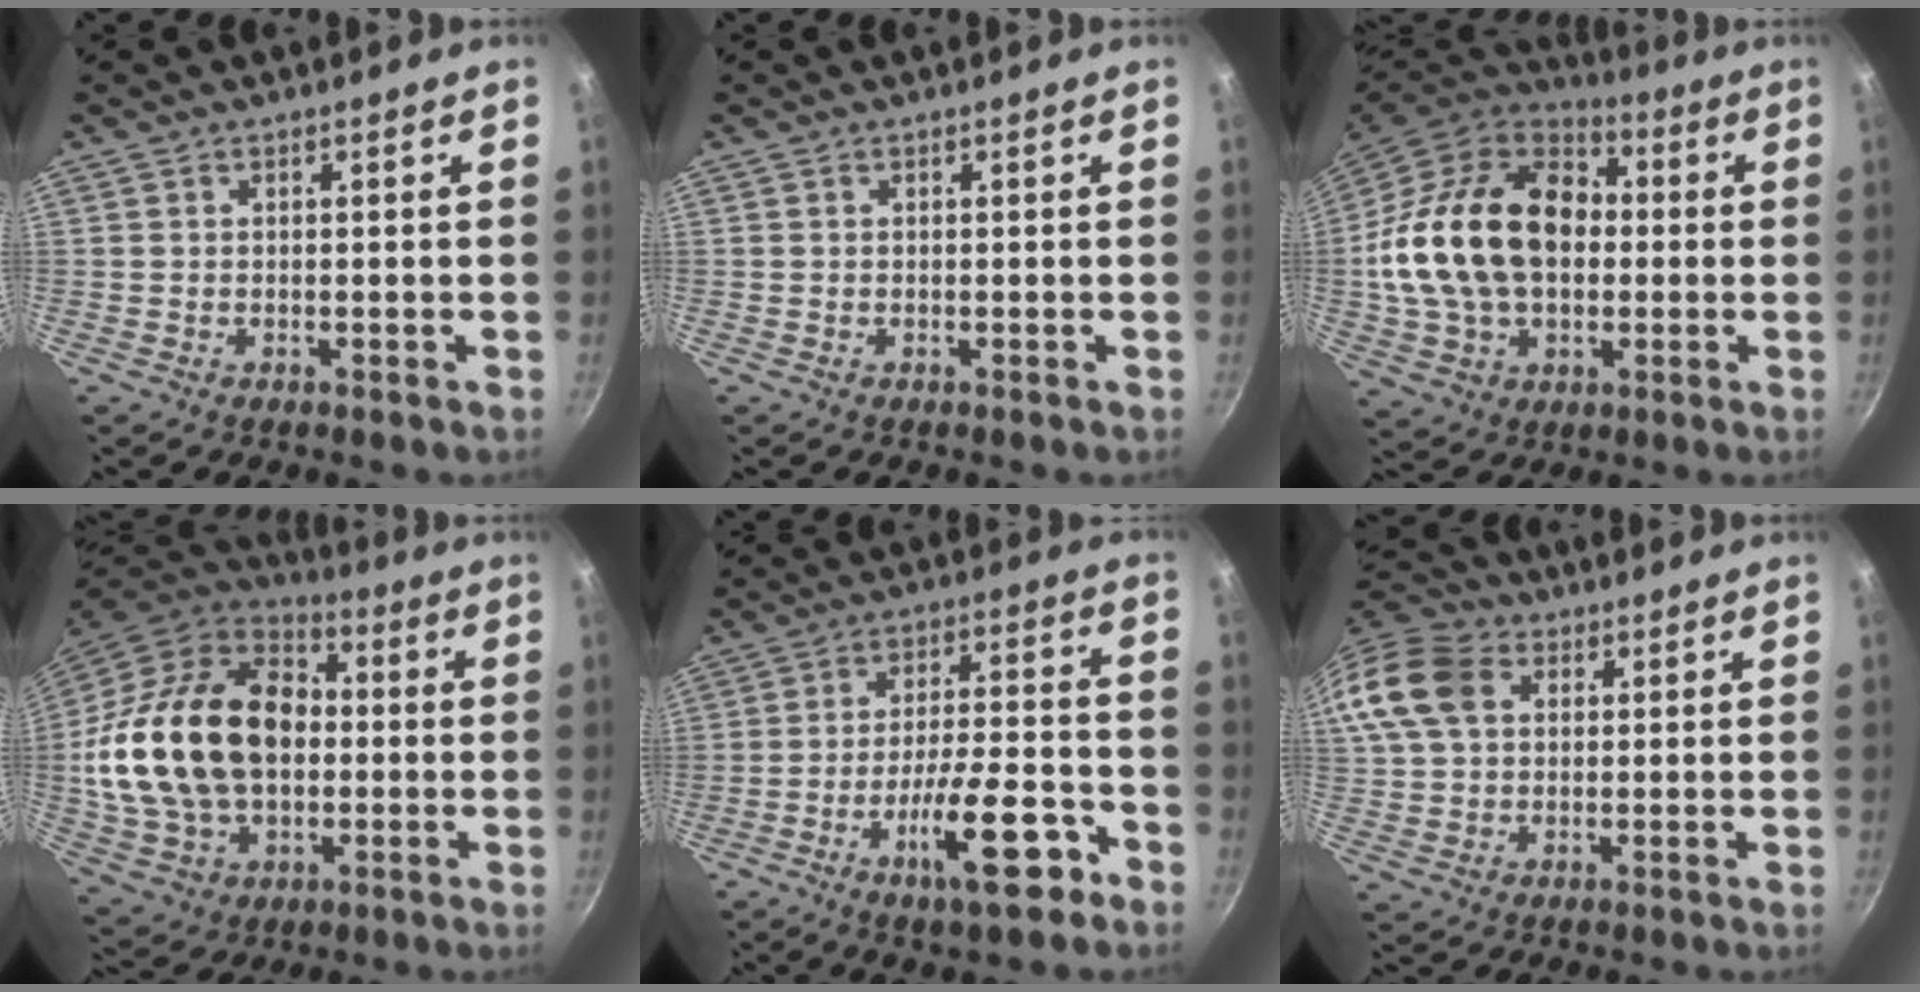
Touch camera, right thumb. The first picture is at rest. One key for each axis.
{"total": 0.0}
{"total": 25.4, "fx": 1.1, "fy": 17.7, "fz": 18.1, "tx": -0.312, "ty": 0.036, "tz": 0.019}
{"total": 28.1, "fx": 0.7, "fy": 19.4, "fz": 20.3, "tx": -0.364, "ty": 0.033, "tz": 0.017}
{"total": 13.4, "fx": -6.9, "fy": 3.9, "fz": 10.8, "tx": -0.157, "ty": 0.043, "tz": -0.110}
{"total": 15.9, "fx": 4.5, "fy": 11.9, "fz": 9.5, "tx": -0.202, "ty": 0.024, "tz": 0.071}